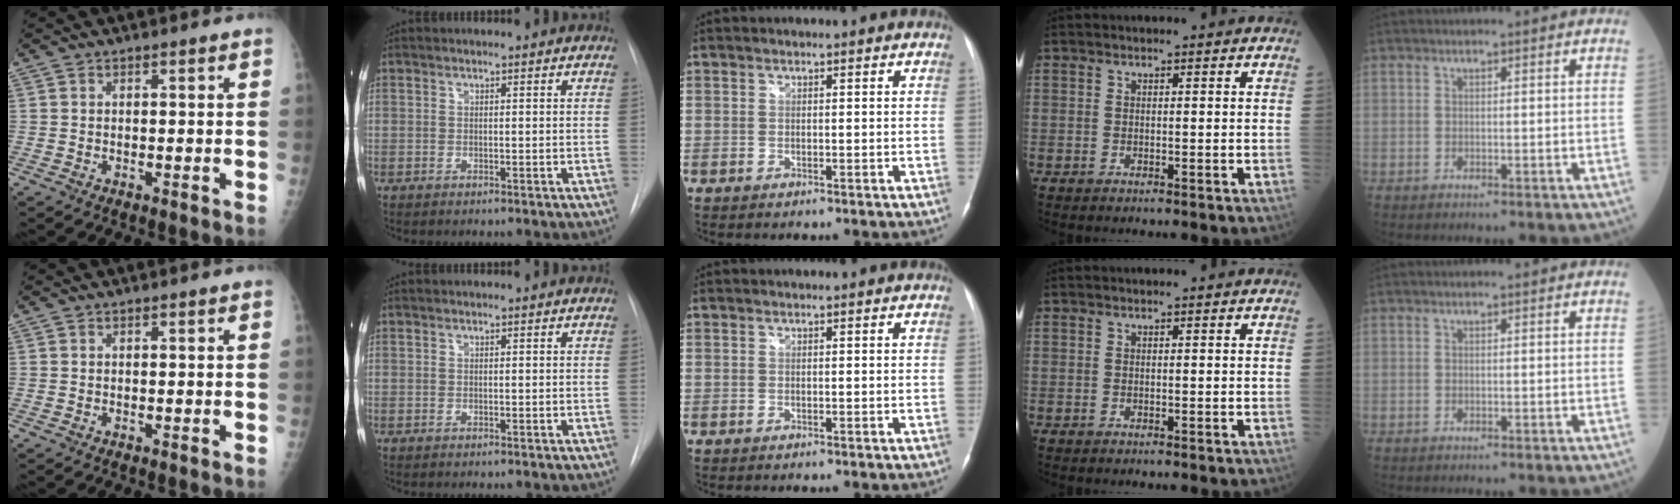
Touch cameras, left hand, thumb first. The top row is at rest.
{}